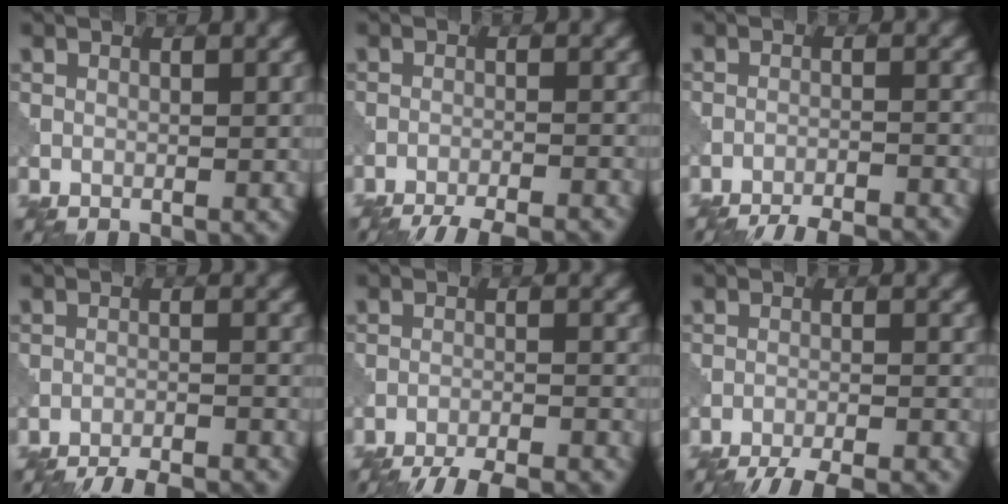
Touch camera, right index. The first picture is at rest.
{"total": 7.9, "force": [-7.3, 1.4, 2.5], "torque": [-0.029, -0.002, -0.105]}
{"total": 9.4, "force": [-9.0, 1.7, 2.3], "torque": [-0.024, 0.003, -0.122]}
{"total": 9.5, "force": [-9.1, 1.8, 2.3], "torque": [-0.023, 0.003, -0.123]}
{"total": 9.7, "force": [-9.1, 1.8, 3.0], "torque": [-0.037, -0.006, -0.127]}
{"total": 8.7, "force": [-8.1, 1.5, 2.9], "torque": [-0.038, -0.006, -0.116]}